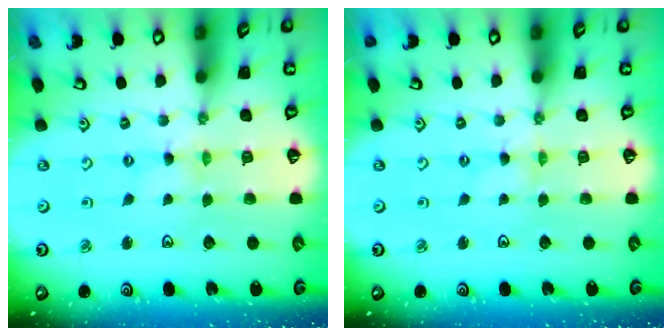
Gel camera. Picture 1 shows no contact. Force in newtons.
{"total": 0.0}